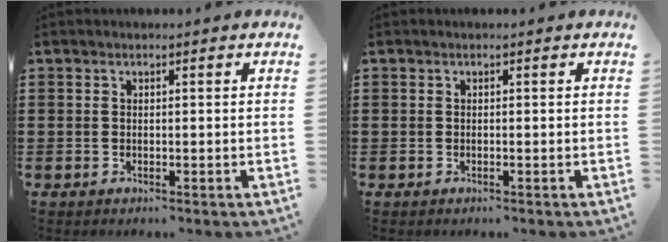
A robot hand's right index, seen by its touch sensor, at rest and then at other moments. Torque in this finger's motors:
{"motor_torque": [-0.15, 0.53, -0.01, 0.01]}